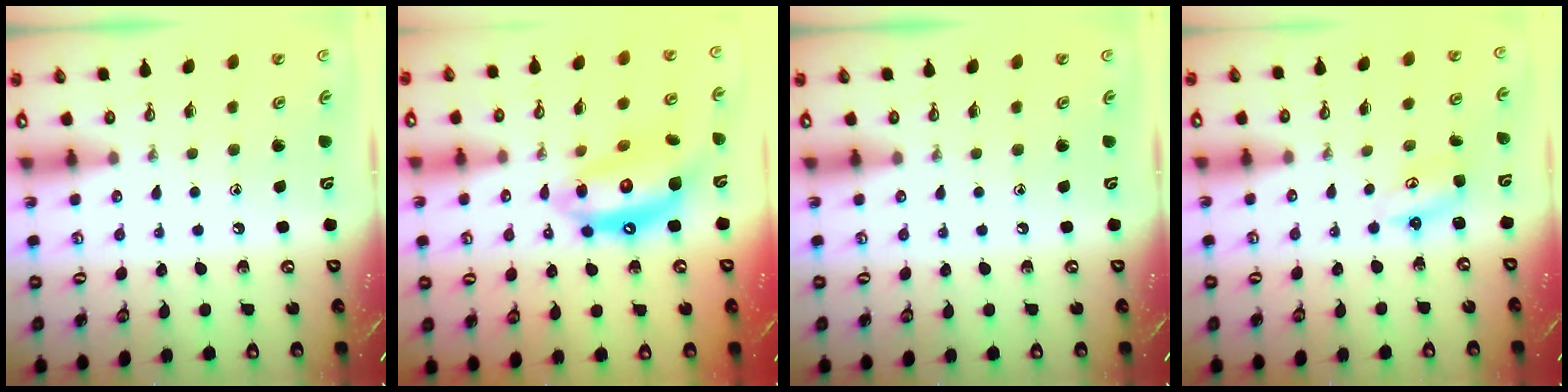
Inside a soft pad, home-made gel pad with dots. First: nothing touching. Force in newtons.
{"total": 14.7, "press": 14.6, "slide": 1.4}
{"total": 0.0}
{"total": 2.9, "press": 2.9, "slide": 0.3}